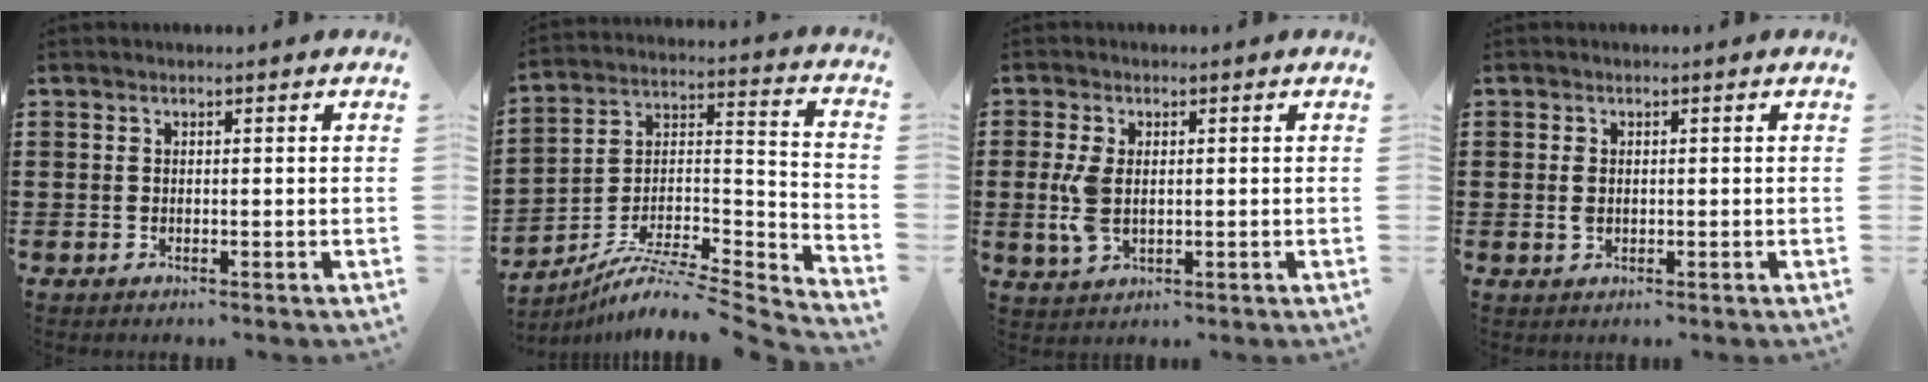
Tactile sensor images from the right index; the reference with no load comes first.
{"total": 7.0, "force": [-5.8, 1.5, 3.6], "torque": [-0.059, -0.002, -0.117]}
{"total": 5.2, "force": [0.0, 3.0, 4.3], "torque": [-0.112, -0.004, -0.006]}
{"total": 1.6, "force": [0.0, 0.9, 1.3], "torque": [-0.034, 0.002, -0.004]}